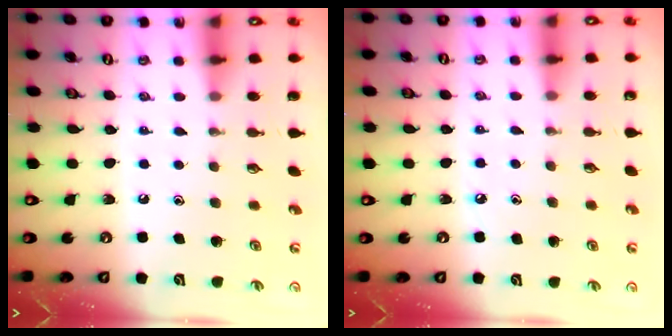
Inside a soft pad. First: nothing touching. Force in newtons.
{"total": 2.7, "press": 2.7, "slide": 0.4}